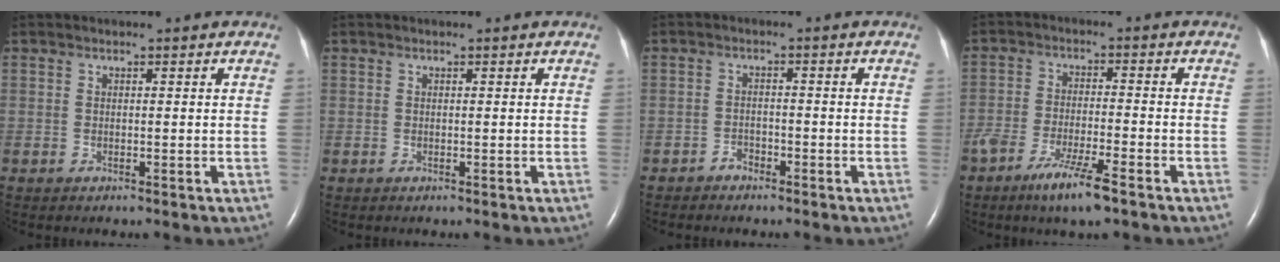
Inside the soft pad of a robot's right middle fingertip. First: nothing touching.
{"total": 0.0}
{"total": 1.7, "force": [-1.5, 0.9, 0.3], "torque": [-0.008, 0.003, -0.026]}
{"total": 7.5, "force": [-5.0, 0.6, 5.5], "torque": [-0.109, -0.014, -0.090]}